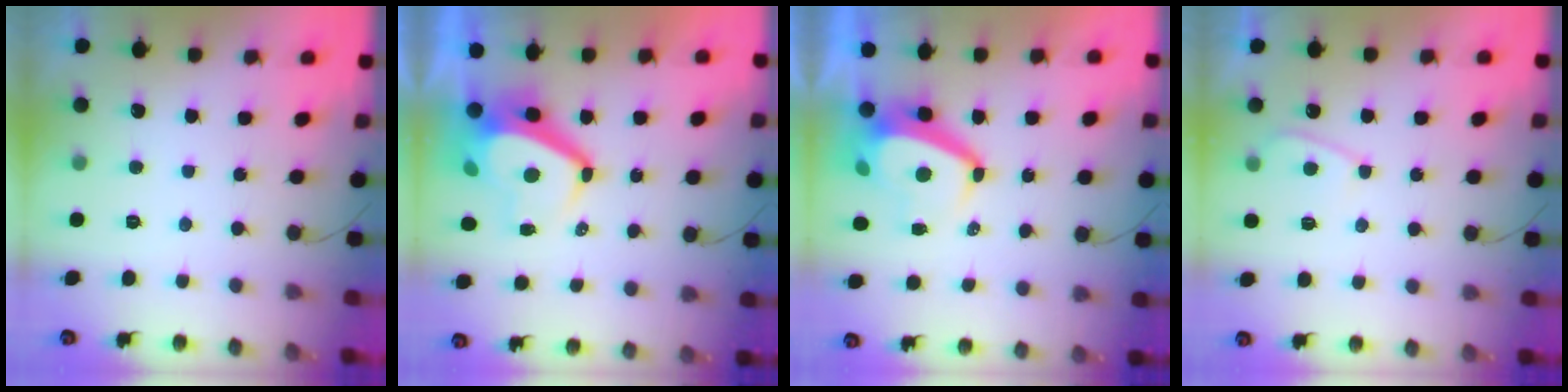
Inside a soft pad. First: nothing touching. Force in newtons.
{"total": 7.6, "press": 7.5, "slide": 0.9}
{"total": 7.3, "press": 7.2, "slide": 1.0}
{"total": 4.0, "press": 4.0, "slide": 0.4}